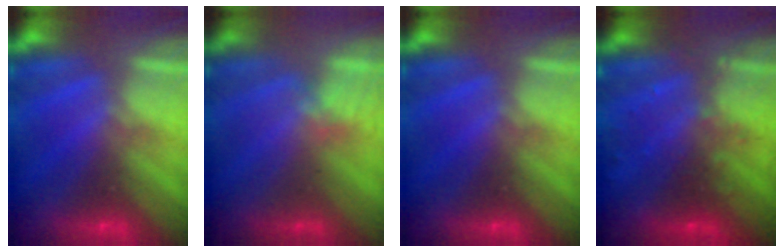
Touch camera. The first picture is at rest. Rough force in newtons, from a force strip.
{"total": 2.3}
{"total": 0.0}
{"total": 3.0}